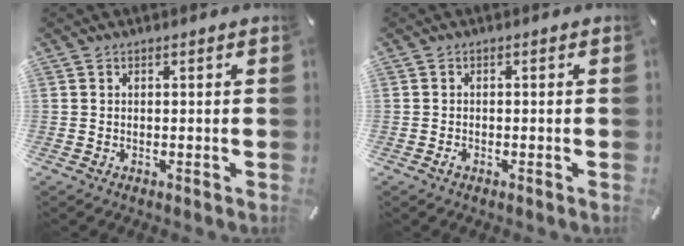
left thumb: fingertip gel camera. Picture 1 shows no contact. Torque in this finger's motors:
{"motor_torque": [-0.11, 0.29, 0.12, -0.01, 0.02]}